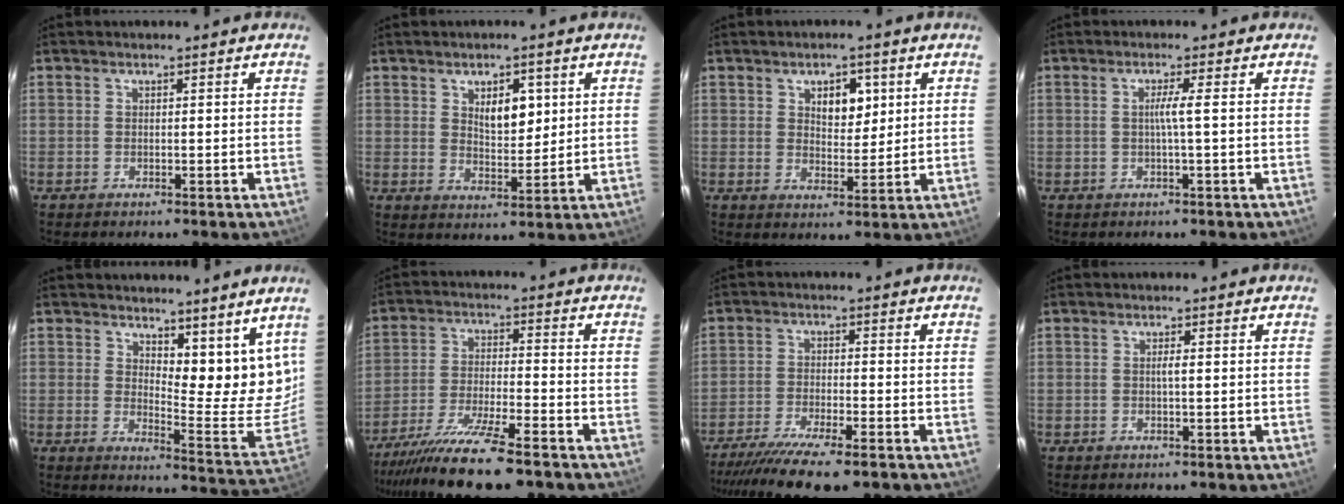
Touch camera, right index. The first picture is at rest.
{"total": 5.6, "force": [2.1, 2.5, 4.6], "torque": [-0.074, -0.001, 0.040]}
{"total": 5.2, "force": [2.1, 2.7, 3.9], "torque": [-0.057, 0.003, 0.037]}
{"total": 2.2, "force": [0.0, -0.7, 2.1], "torque": [-0.038, 0.000, 0.000]}
{"total": 12.0, "force": [9.3, 4.0, 6.4], "torque": [-0.076, -0.030, 0.123]}
{"total": 13.6, "force": [-11.1, 0.2, 7.9], "torque": [-0.138, -0.035, -0.185]}
{"total": 13.4, "force": [-11.1, 1.3, 7.5], "torque": [-0.121, -0.029, -0.174]}
{"total": 0.8, "force": [0.0, -0.1, 0.8], "torque": [-0.015, 0.000, -0.001]}